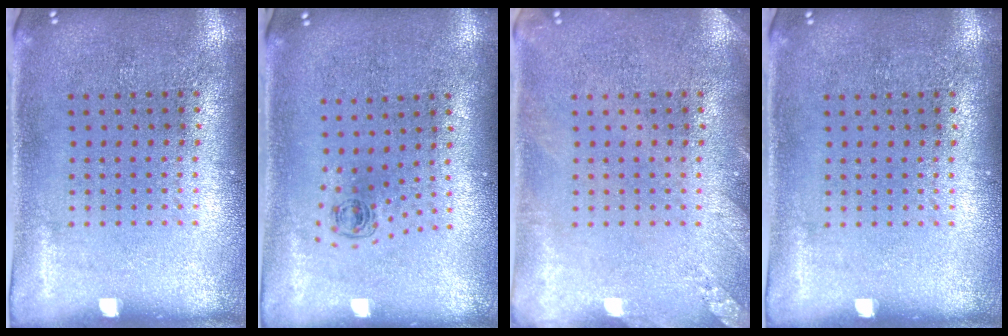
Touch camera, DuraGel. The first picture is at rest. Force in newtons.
{"total": 0.5, "press": 0.3, "slide": 0.4}
{"total": 1.4, "press": 1.4, "slide": 0.2}
{"total": 0.0}